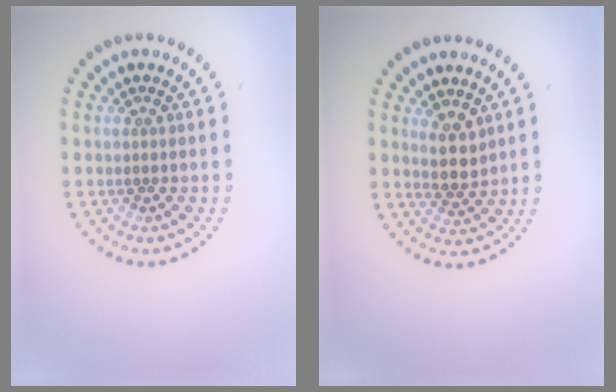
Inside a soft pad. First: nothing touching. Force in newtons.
{"total": 2.5, "press": 2.2, "slide": 1.2}